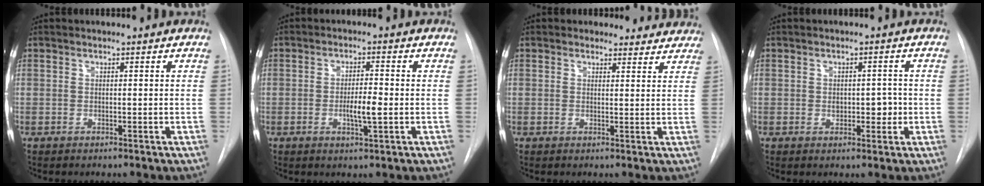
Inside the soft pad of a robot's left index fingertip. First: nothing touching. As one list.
[{"total": 4.2, "force": [-1.3, 0.6, 3.9], "torque": [-0.068, -0.009, -0.021]}, {"total": 5.7, "force": [5.0, 2.6, -0.3], "torque": [0.033, -0.009, 0.032]}, {"total": 3.3, "force": [-0.8, 2.0, 2.4], "torque": [-0.025, -0.001, -0.008]}]